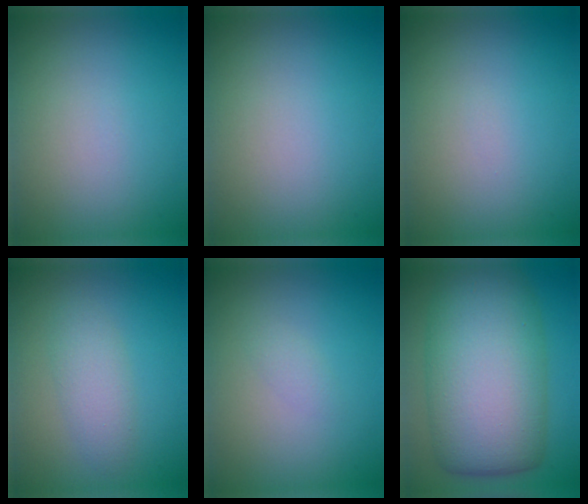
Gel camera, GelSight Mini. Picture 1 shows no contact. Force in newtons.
{"total": 0.0}
{"total": 0.0}
{"total": 2.4, "press": 2.4, "slide": 0.1}
{"total": 0.7, "press": 0.7, "slide": 0.0}
{"total": 13.3, "press": 13.3, "slide": 0.3}